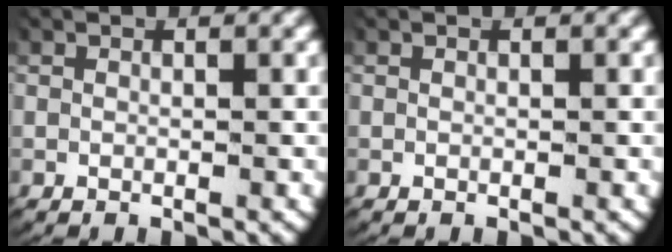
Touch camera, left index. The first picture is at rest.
{"total": 0.0}